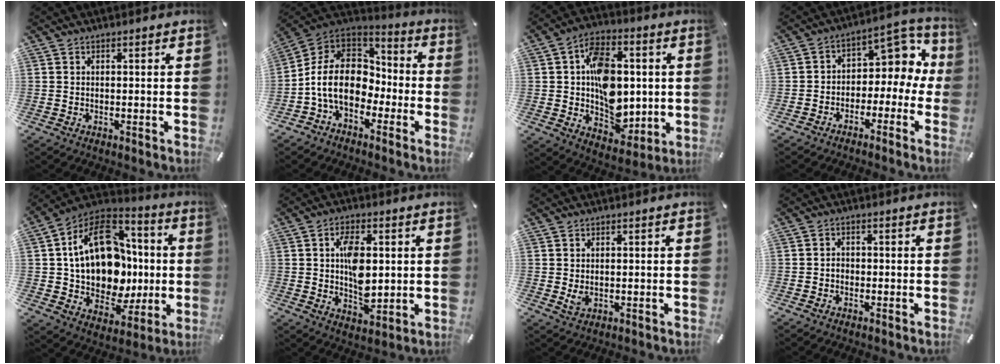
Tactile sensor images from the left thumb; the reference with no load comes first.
{"total": 13.5, "force": [-3.8, 10.2, 8.1], "torque": [-0.188, 0.025, -0.073]}
{"total": 15.4, "force": [0.9, 11.7, 10.0], "torque": [-0.147, 0.013, 0.029]}
{"total": 7.9, "force": [1.1, 6.1, 4.8], "torque": [-0.064, -0.010, 0.019]}
{"total": 22.2, "force": [1.8, 16.5, 14.8], "torque": [-0.269, 0.005, 0.038]}
{"total": 9.7, "force": [1.3, 5.8, 7.6], "torque": [-0.136, -0.004, 0.016]}
{"total": 2.2, "force": [-0.1, 1.5, 1.5], "torque": [-0.034, 0.000, -0.002]}
{"total": 1.6, "force": [-0.6, 1.2, 0.8], "torque": [-0.017, 0.006, -0.014]}